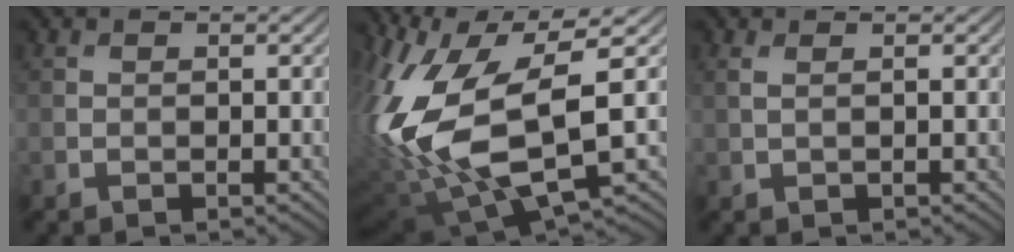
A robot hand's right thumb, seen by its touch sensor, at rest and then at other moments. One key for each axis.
{"total": 17.8, "fx": -1.9, "fy": 7.7, "fz": 16.0, "tx": -0.377, "ty": -0.021, "tz": -0.024}
{"total": 0.8, "fx": 0.3, "fy": 0.0, "fz": 0.7, "tx": -0.020, "ty": 0.004, "tz": 0.007}